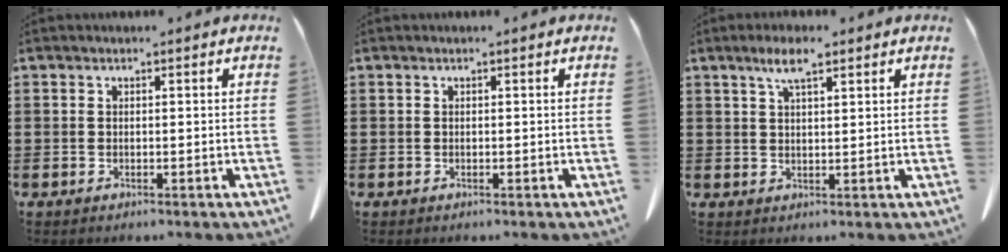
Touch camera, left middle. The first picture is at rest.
{"total": 0.0}
{"total": 4.4, "force": [2.7, 0.9, 3.2], "torque": [-0.070, 0.003, 0.049]}